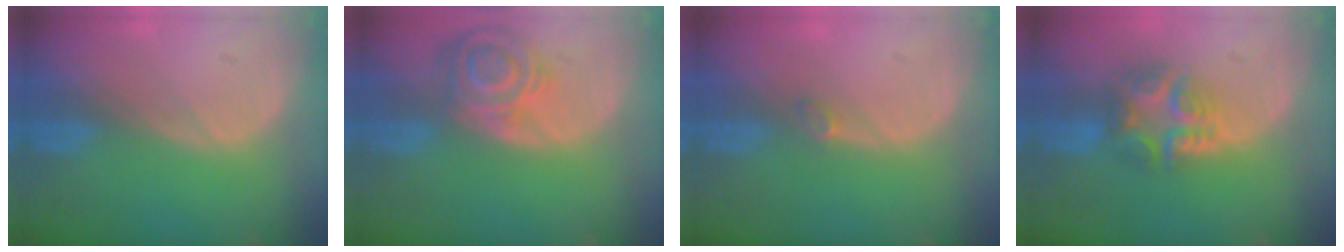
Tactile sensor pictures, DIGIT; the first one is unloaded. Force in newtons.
{"total": 8.0, "press": 7.1, "slide": 3.8}
{"total": 1.2, "press": 1.2, "slide": 0.2}
{"total": 7.8, "press": 6.7, "slide": 4.1}